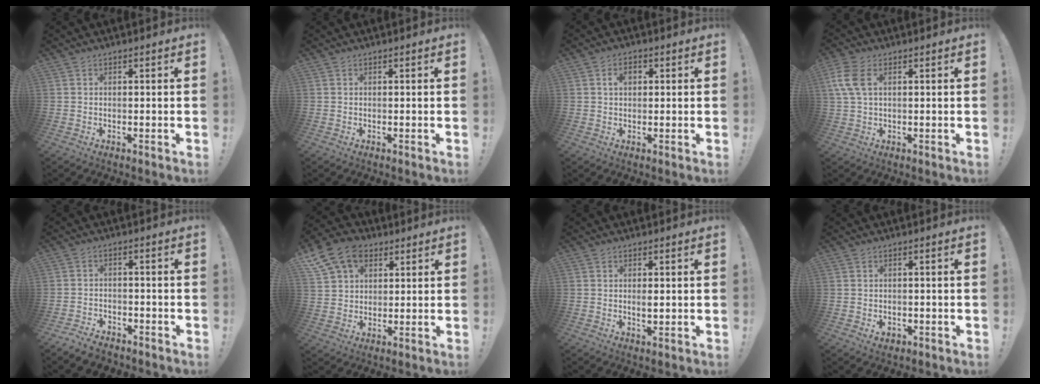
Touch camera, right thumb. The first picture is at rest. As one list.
[{"total": 0.0}, {"total": 3.3, "force": [0.9, 2.2, 2.3], "torque": [-0.027, 0.001, 0.011]}, {"total": 7.6, "force": [2.3, 4.4, 5.7], "torque": [-0.122, 0.002, 0.044]}, {"total": 4.6, "force": [-4.1, 1.9, 1.2], "torque": [-0.021, 0.012, -0.074]}, {"total": 13.2, "force": [6.6, 9.7, 6.2], "torque": [-0.100, -0.029, 0.132]}, {"total": 2.1, "force": [0.1, 0.8, 1.9], "torque": [-0.022, -0.006, -0.001]}, {"total": 2.0, "force": [-1.1, 1.5, 0.9], "torque": [-0.003, 0.001, -0.019]}]